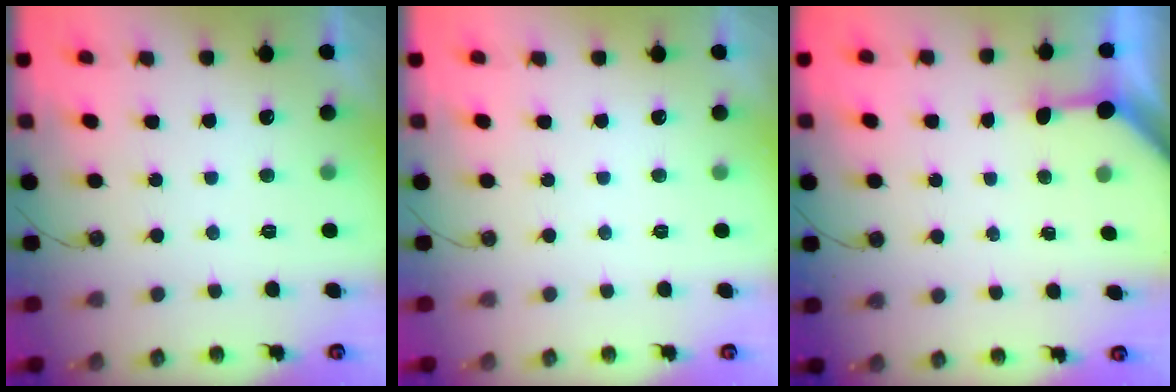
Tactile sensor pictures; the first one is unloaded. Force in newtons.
{"total": 0.0}
{"total": 3.4, "press": 3.3, "slide": 0.3}